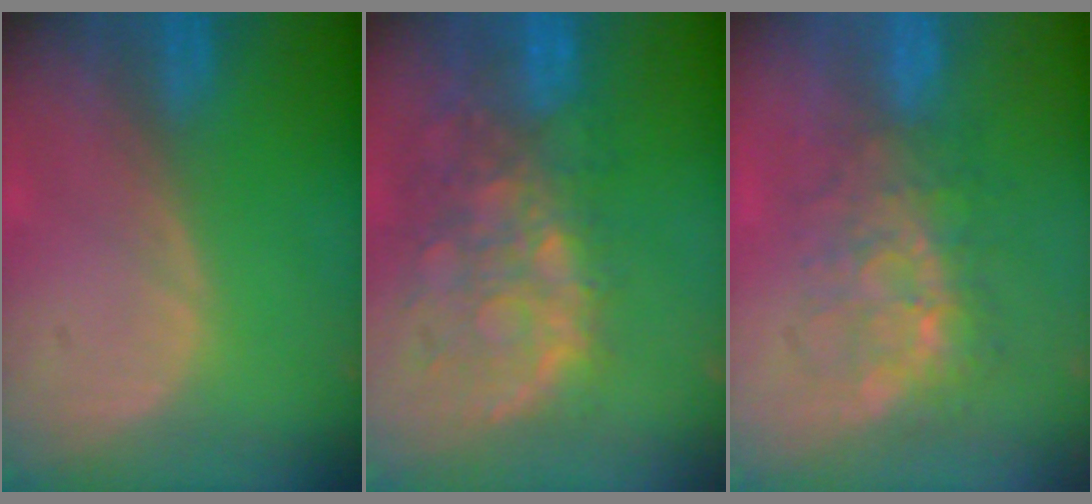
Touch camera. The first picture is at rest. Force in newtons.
{"total": 11.2, "press": 9.6, "slide": 5.6}
{"total": 8.1, "press": 7.3, "slide": 3.7}